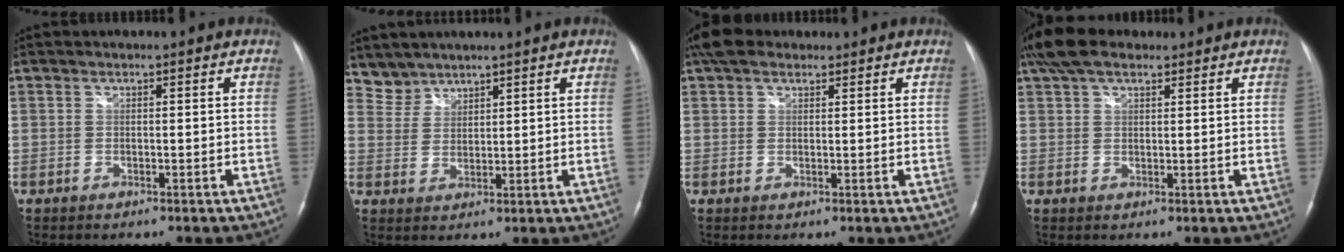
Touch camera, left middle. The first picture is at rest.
{"total": 3.8, "force": [3.3, 1.6, -0.7], "torque": [0.019, 0.007, 0.069]}
{"total": 5.4, "force": [4.1, 2.8, 2.0], "torque": [-0.042, 0.029, 0.077]}
{"total": 7.1, "force": [5.4, 3.0, 3.5], "torque": [-0.075, 0.029, 0.103]}